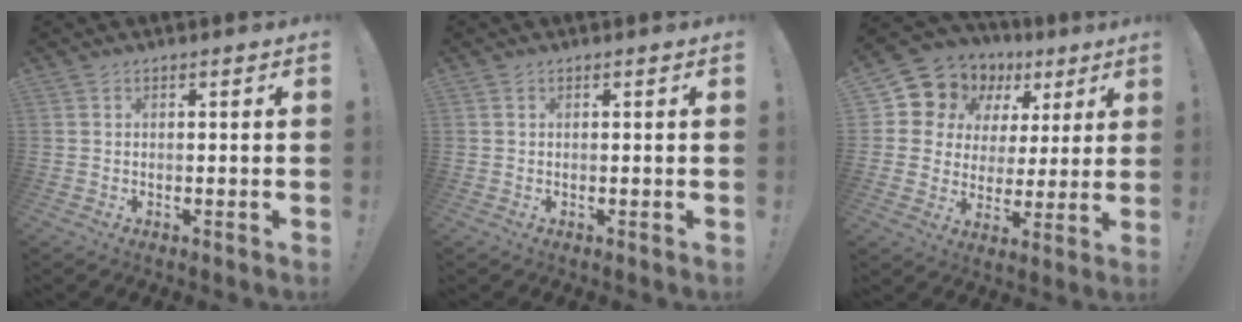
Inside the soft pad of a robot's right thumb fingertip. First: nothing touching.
{"total": 0.0}
{"total": 11.3, "force": [7.0, 8.3, 3.0], "torque": [-0.056, -0.055, 0.141]}